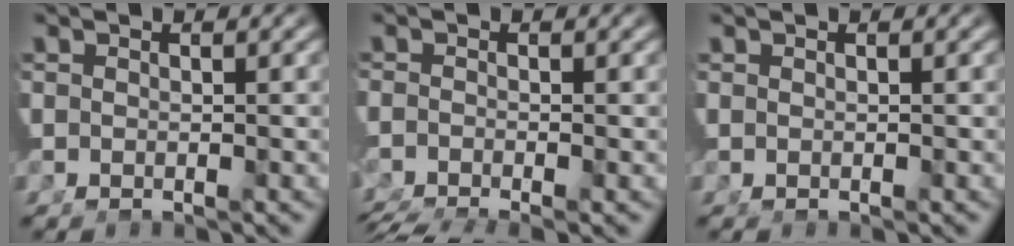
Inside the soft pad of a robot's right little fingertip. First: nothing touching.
{"total": 5.3, "force": [-4.3, 2.1, 2.2], "torque": [-0.037, -0.021, -0.061]}
{"total": 0.0}